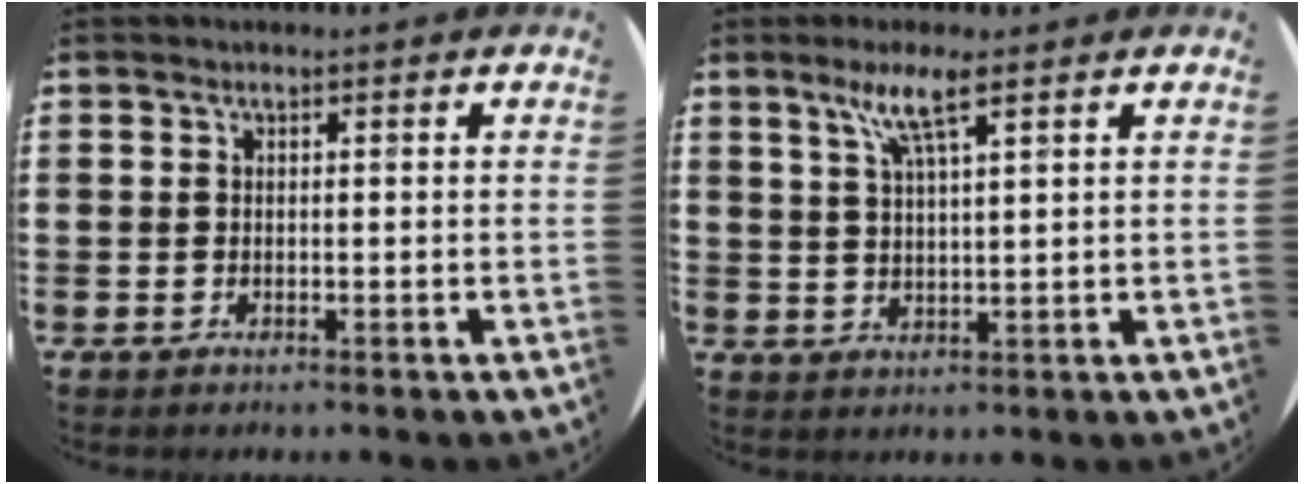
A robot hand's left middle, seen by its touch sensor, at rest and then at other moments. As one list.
[{"total": 5.2, "force": [3.4, 0.5, 3.9], "torque": [-0.085, 0.007, 0.056]}]